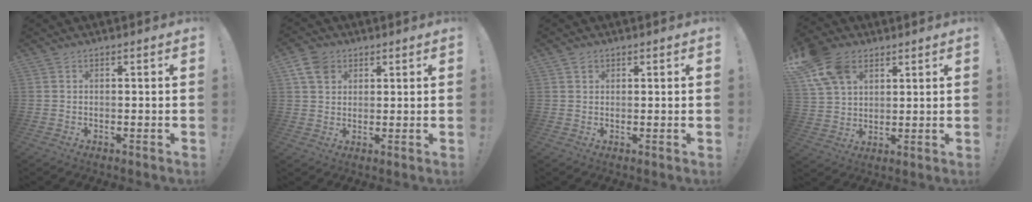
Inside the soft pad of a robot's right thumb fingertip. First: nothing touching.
{"total": 7.8, "force": [3.9, 5.8, 3.4], "torque": [-0.064, -0.009, 0.081]}
{"total": 1.1, "force": [0.9, 0.7, 0.2], "torque": [0.000, -0.002, 0.016]}
{"total": 13.4, "force": [7.0, 9.2, 6.7], "torque": [-0.130, -0.031, 0.136]}